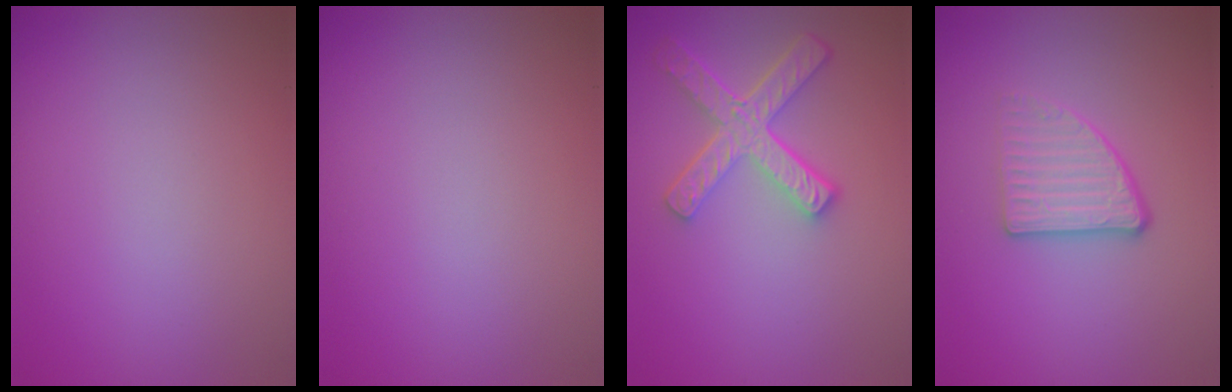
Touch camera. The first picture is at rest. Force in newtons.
{"total": 0.0}
{"total": 4.9, "press": 3.7, "slide": 3.2}
{"total": 2.7, "press": 2.4, "slide": 1.2}